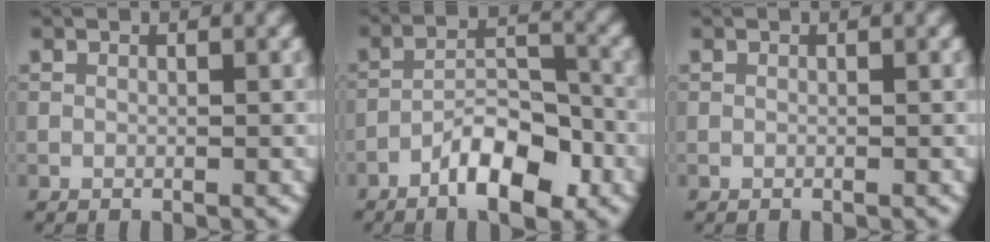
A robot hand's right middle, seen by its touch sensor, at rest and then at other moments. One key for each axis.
{"total": 6.4, "fx": -3.7, "fy": 2.3, "fz": 4.6, "tx": -0.071, "ty": 0.011, "tz": -0.067}
{"total": 0.0}